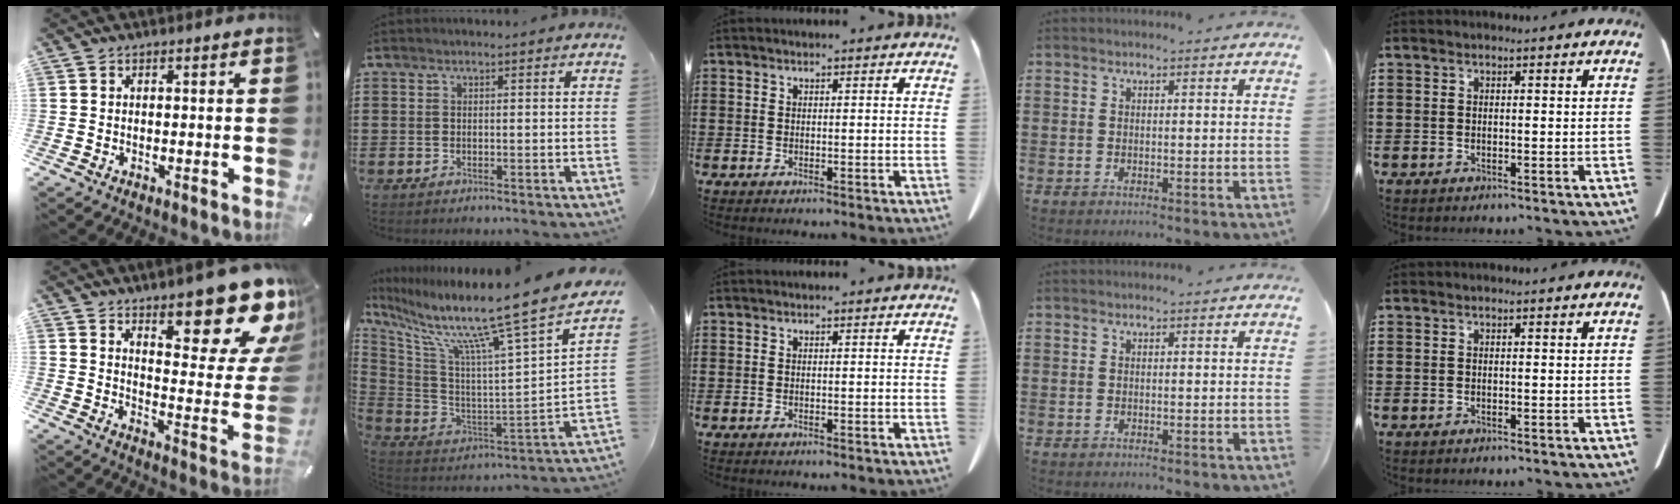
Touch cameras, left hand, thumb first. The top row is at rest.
{"thumb": {"total": 19.7, "force": [14.0, 6.9, 12.0], "torque": [-0.135, -0.125, 0.231]}, "index": {"total": 11.9, "force": [9.1, -0.7, 7.6], "torque": [-0.151, -0.086, 0.128]}}